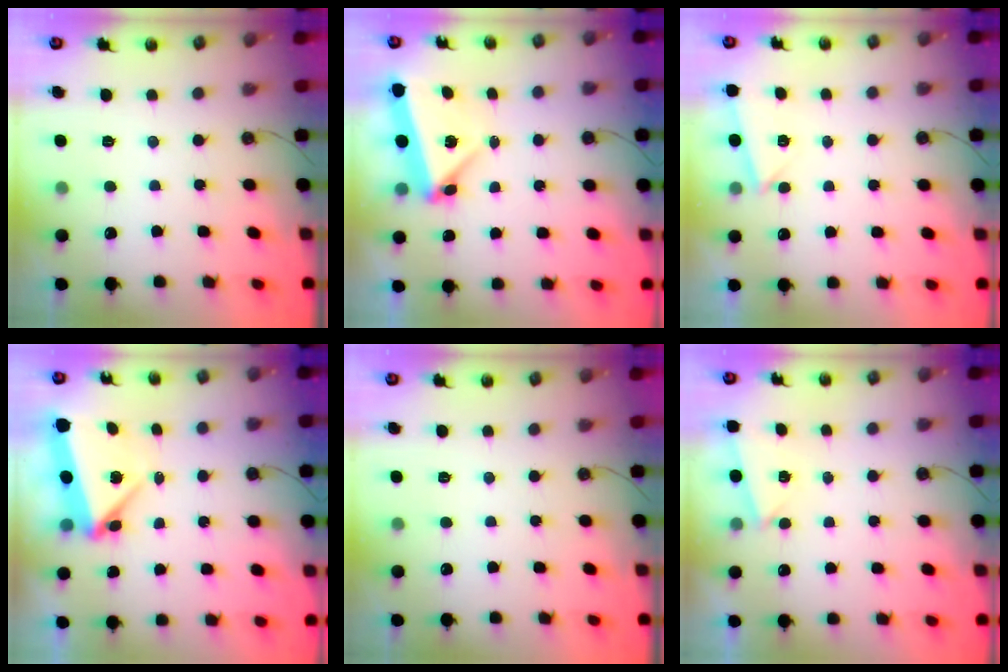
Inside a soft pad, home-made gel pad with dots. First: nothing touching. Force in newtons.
{"total": 6.0, "press": 4.6, "slide": 3.9}
{"total": 3.7, "press": 3.4, "slide": 1.4}
{"total": 5.4, "press": 5.3, "slide": 1.4}
{"total": 0.0}
{"total": 2.9, "press": 2.1, "slide": 2.0}